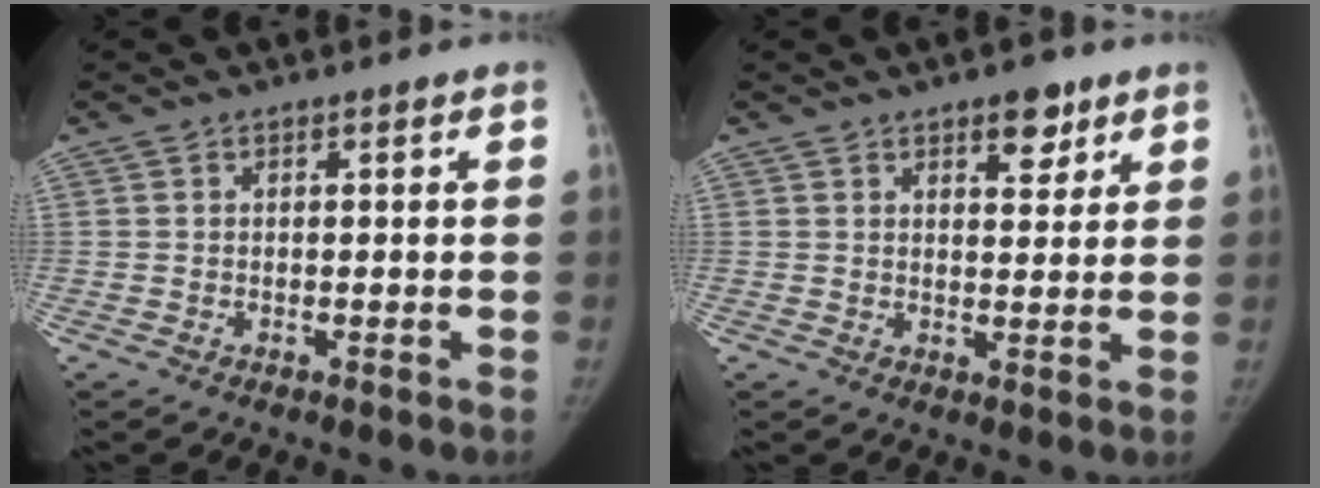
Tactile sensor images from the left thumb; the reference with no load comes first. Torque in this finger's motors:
{"motor_torque": [0.40, -0.19, 0.66, -0.24, 0.16]}